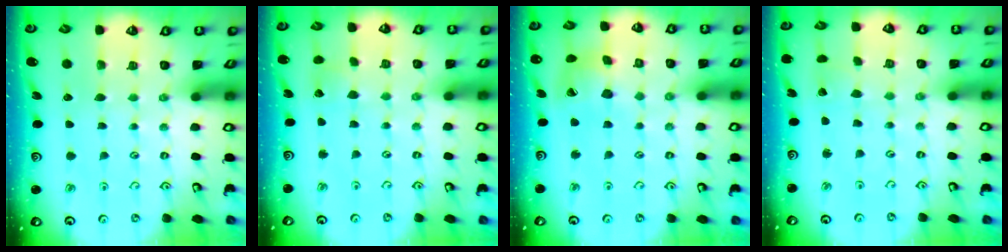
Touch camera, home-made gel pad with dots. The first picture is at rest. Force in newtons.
{"total": 3.8, "press": 3.8, "slide": 0.4}
{"total": 14.2, "press": 14.1, "slide": 2.0}
{"total": 1.3, "press": 1.3, "slide": 0.0}